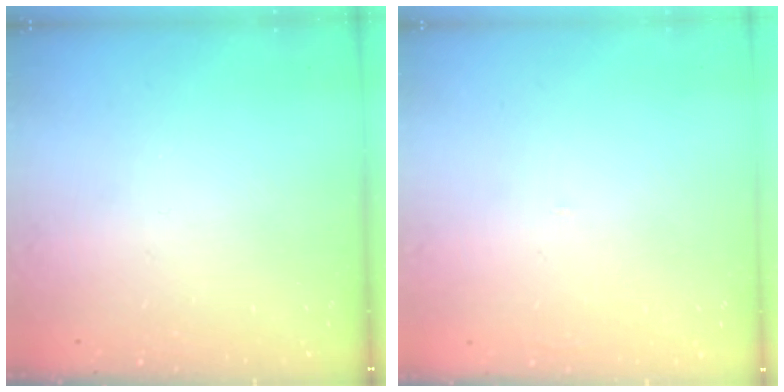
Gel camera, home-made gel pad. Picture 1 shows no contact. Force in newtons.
{"total": 1.7, "press": 1.6, "slide": 0.1}